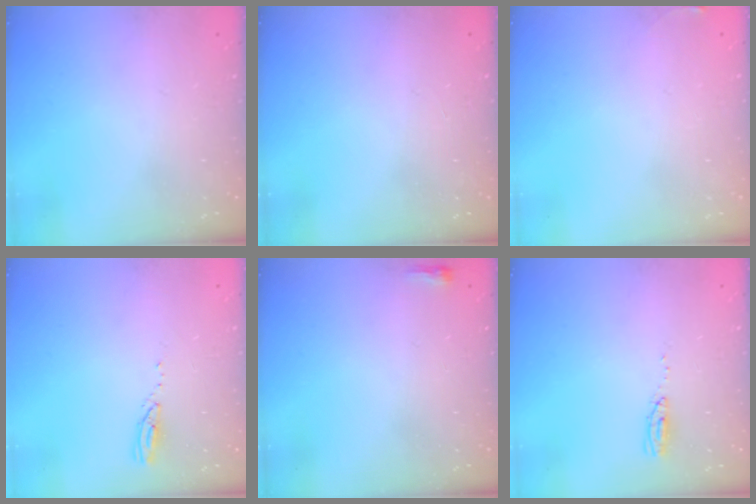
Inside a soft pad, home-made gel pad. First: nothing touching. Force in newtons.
{"total": 0.9, "press": 0.0, "slide": 0.9}
{"total": 3.4, "press": 3.4, "slide": 0.5}
{"total": 3.2, "press": 3.2, "slide": 0.2}
{"total": 2.3, "press": 2.2, "slide": 0.7}
{"total": 3.6, "press": 3.3, "slide": 1.5}